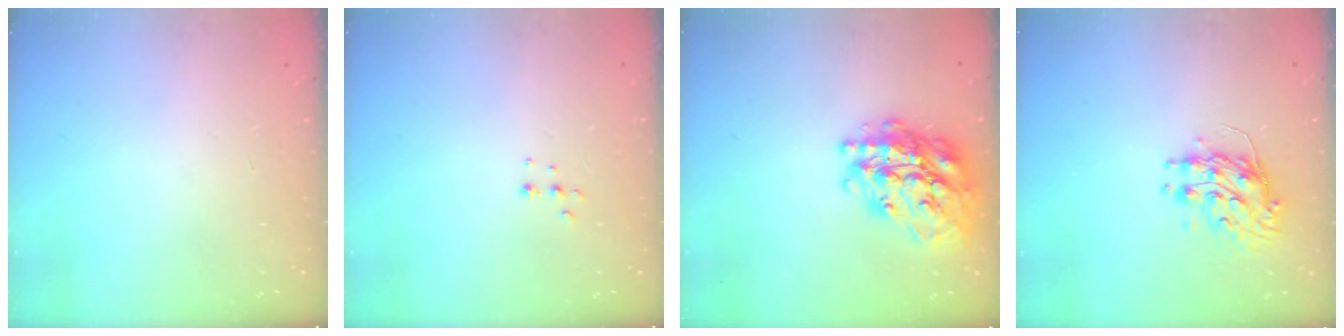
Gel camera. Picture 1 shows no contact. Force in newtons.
{"total": 3.9, "press": 3.9, "slide": 0.6}
{"total": 24.1, "press": 24.0, "slide": 2.1}
{"total": 9.0, "press": 9.0, "slide": 0.5}